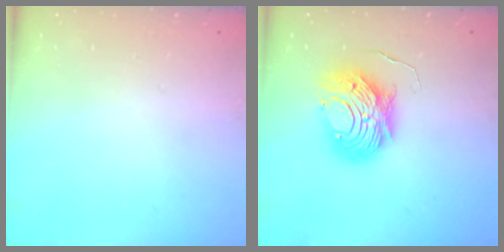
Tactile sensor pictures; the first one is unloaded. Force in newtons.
{"total": 10.5, "press": 10.5, "slide": 1.0}